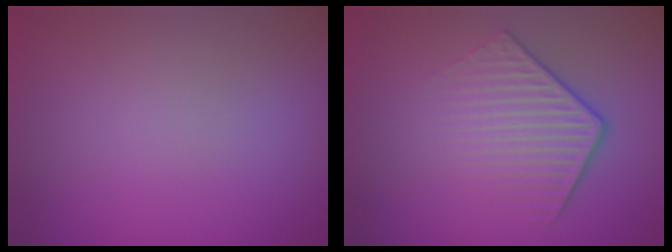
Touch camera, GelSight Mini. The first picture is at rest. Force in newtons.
{"total": 4.2, "press": 3.0, "slide": 2.9}